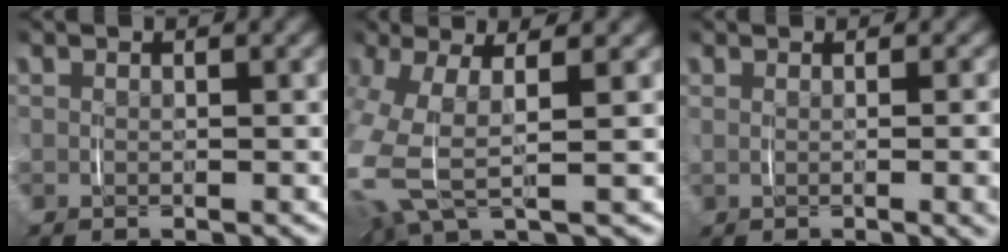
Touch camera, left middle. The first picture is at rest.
{"total": 8.9, "force": [0.2, 5.9, 6.7], "torque": [-0.171, -0.006, 0.001]}
{"total": 3.1, "force": [0.4, 0.4, 3.0], "torque": [-0.031, 0.007, 0.004]}